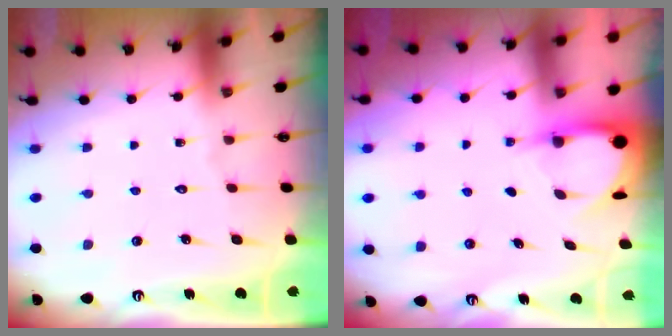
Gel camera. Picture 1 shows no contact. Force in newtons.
{"total": 3.9, "press": 3.9, "slide": 0.6}